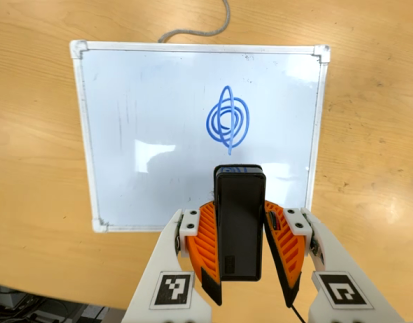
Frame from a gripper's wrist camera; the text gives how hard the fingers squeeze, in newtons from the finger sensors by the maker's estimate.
{"total": 5.5, "left": 4.3, "right": 6.7}